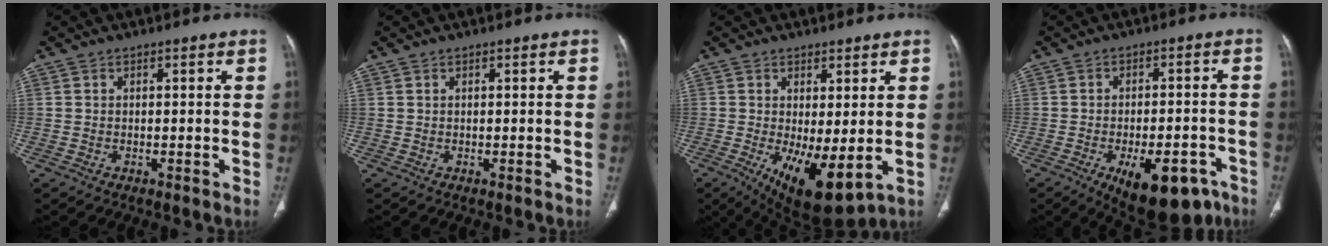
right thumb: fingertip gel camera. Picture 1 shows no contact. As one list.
[{"total": 0.0}, {"total": 11.0, "force": [-1.9, 4.2, 10.0], "torque": [-0.161, -0.025, -0.012]}, {"total": 15.2, "force": [-8.2, 6.7, 10.9], "torque": [-0.108, 0.032, -0.103]}]